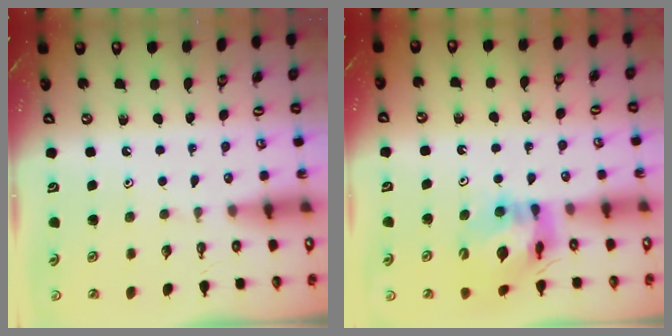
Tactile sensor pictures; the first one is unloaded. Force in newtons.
{"total": 12.5, "press": 12.4, "slide": 1.5}